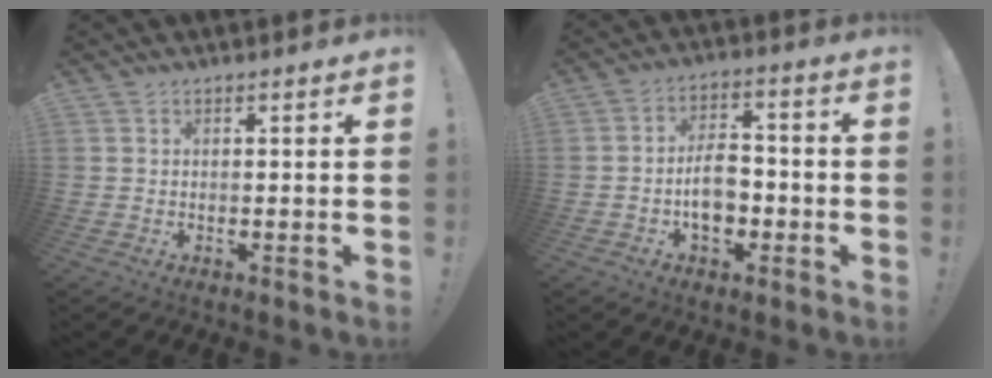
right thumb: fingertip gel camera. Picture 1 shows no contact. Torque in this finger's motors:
{"motor_torque": [1.56, 1.01, 0.63, -0.60, 0.02]}